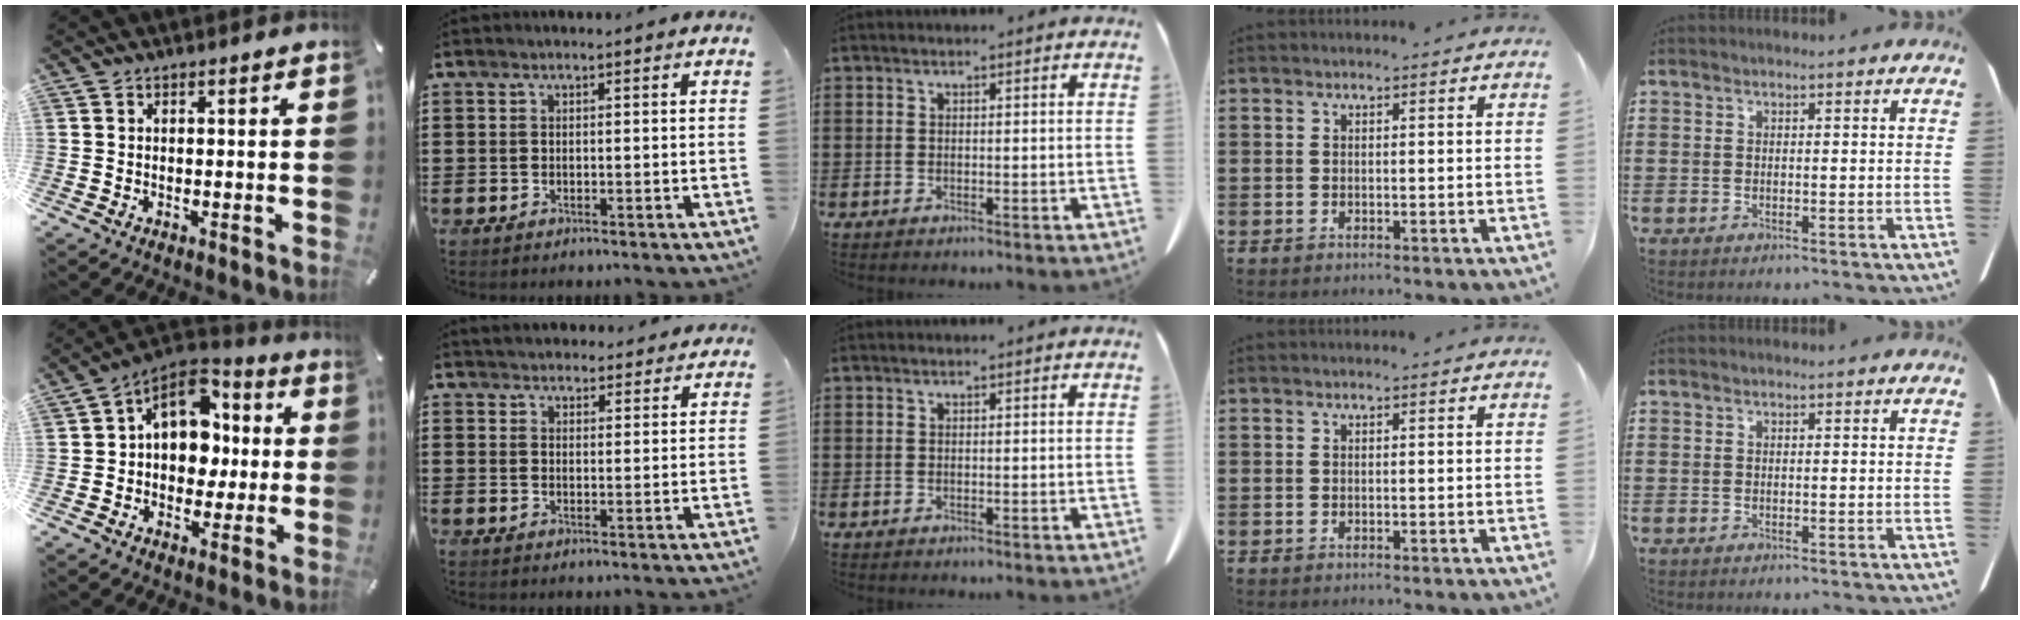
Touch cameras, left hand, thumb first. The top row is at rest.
{"thumb": {"total": 12.3, "force": [2.4, 10.2, 6.5], "torque": [-0.103, -0.012, 0.045]}, "index": {"total": 3.1, "force": [3.1, 0.5, 0.0], "torque": [-0.009, -0.009, 0.059]}}